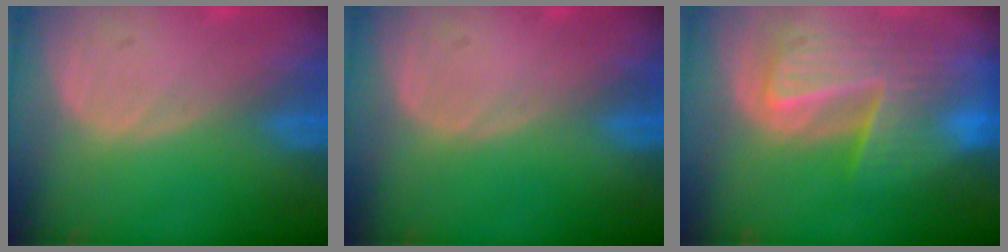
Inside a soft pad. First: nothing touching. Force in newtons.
{"total": 0.0}
{"total": 10.3, "press": 8.9, "slide": 5.1}